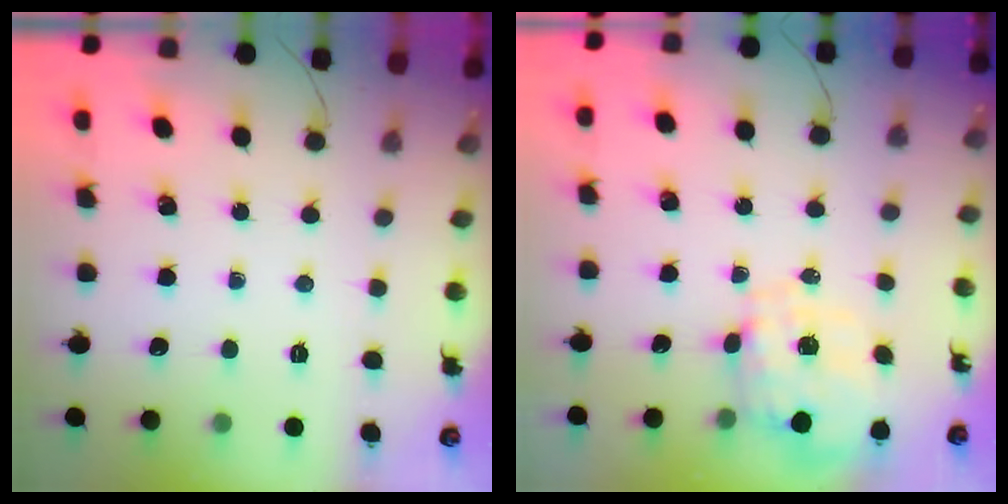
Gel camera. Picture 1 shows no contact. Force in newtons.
{"total": 1.3, "press": 1.2, "slide": 0.5}